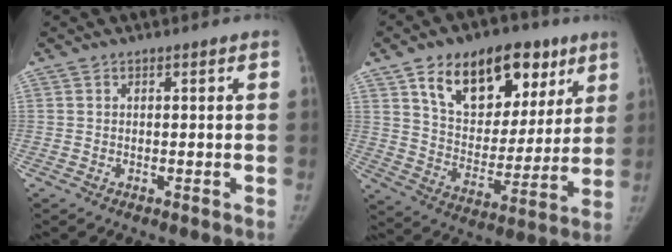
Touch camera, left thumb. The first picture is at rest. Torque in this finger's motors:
{"motor_torque": [0.36, 0.38, 1.47, -1.30, 0.12]}